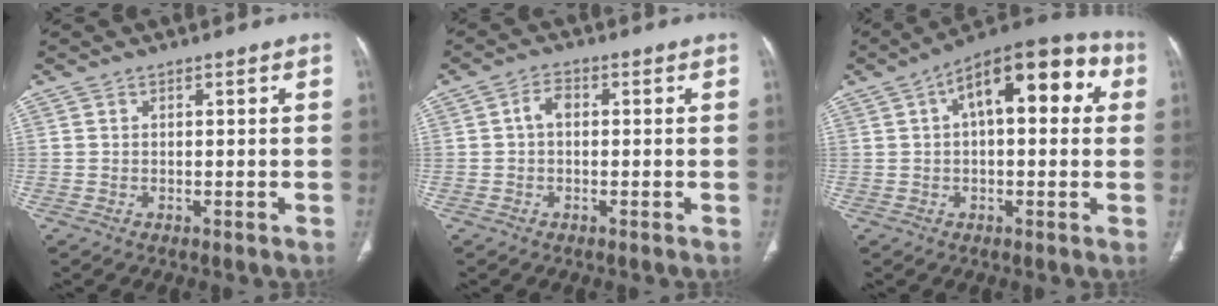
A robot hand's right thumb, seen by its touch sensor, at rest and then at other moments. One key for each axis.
{"total": 2.7, "fx": 0.0, "fy": 1.8, "fz": 2.1, "tx": -0.032, "ty": 0.011, "tz": -0.005}
{"total": 16.8, "fx": 4.6, "fy": 7.7, "fz": 14.2, "tx": -0.171, "ty": 0.041, "tz": 0.060}